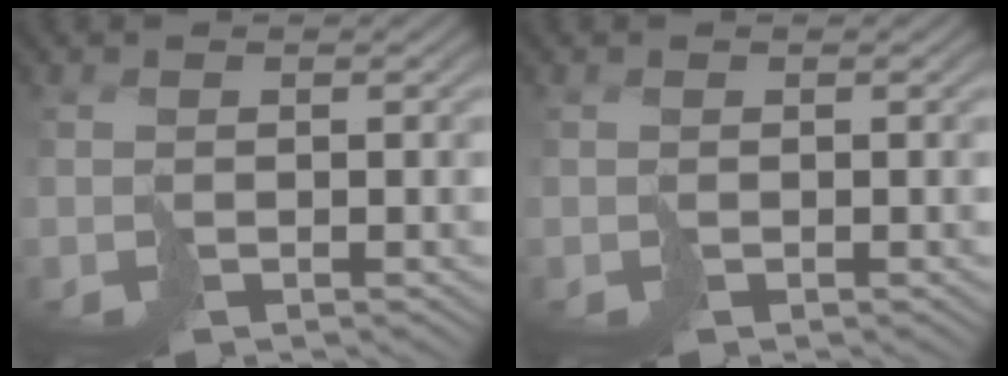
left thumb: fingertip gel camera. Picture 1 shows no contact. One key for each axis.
{"total": 0.0}